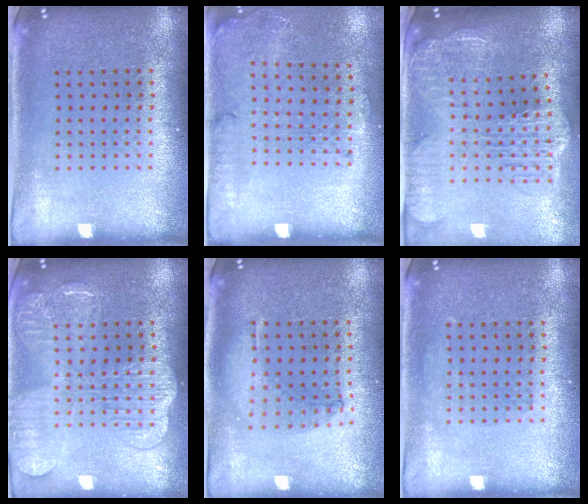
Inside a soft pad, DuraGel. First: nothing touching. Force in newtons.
{"total": 1.7, "press": 1.2, "slide": 1.2}
{"total": 3.1, "press": 2.6, "slide": 1.8}
{"total": 3.9, "press": 3.8, "slide": 0.6}
{"total": 1.0, "press": 0.9, "slide": 0.3}
{"total": 0.8, "press": 0.8, "slide": 0.1}